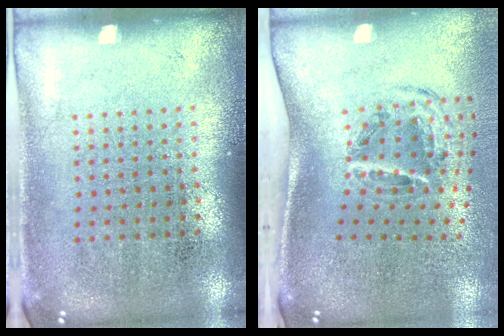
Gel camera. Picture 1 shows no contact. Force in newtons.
{"total": 1.8, "press": 1.1, "slide": 1.5}